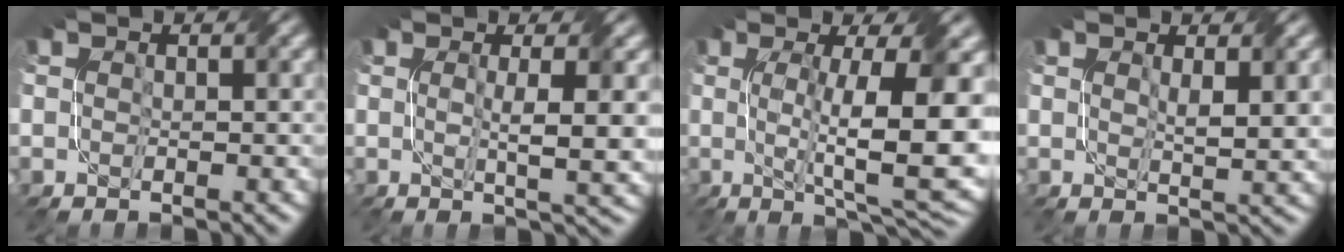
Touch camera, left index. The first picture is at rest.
{"total": 4.4, "force": [0.5, 0.8, 4.3], "torque": [-0.068, -0.005, 0.009]}
{"total": 11.9, "force": [0.6, 2.8, 11.6], "torque": [-0.168, -0.004, 0.014]}
{"total": 2.5, "force": [1.1, 0.4, 2.2], "torque": [-0.038, -0.001, 0.022]}